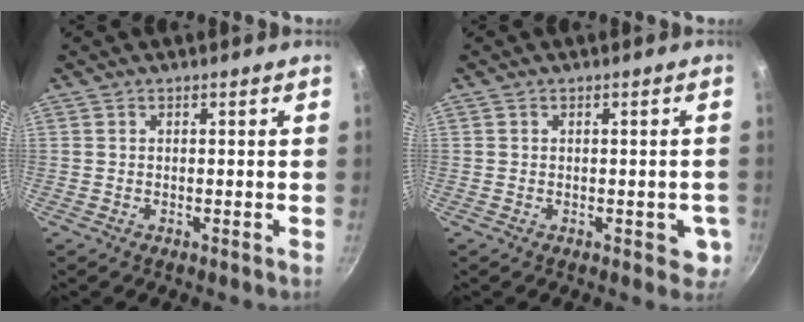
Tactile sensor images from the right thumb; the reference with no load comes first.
{"total": 3.6, "force": [-0.7, 2.4, 2.6], "torque": [-0.011, 0.003, -0.010]}